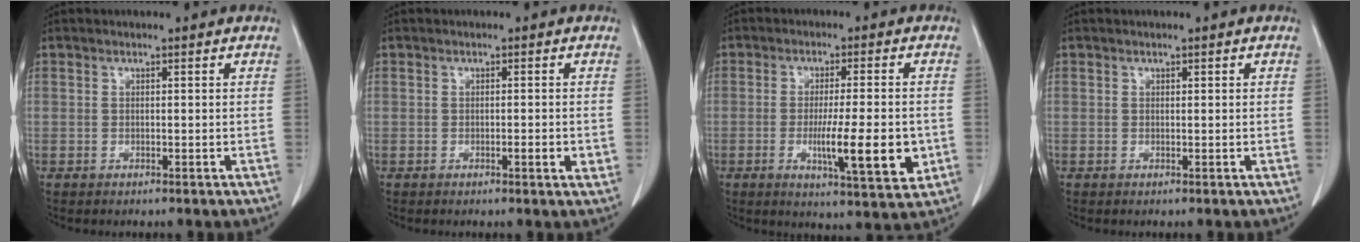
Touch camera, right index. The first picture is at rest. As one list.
[{"total": 1.8, "force": [-0.5, 0.3, 1.7], "torque": [-0.027, -0.001, -0.007]}, {"total": 9.7, "force": [-2.1, 1.7, 9.3], "torque": [-0.139, -0.016, -0.025]}, {"total": 0.0}]